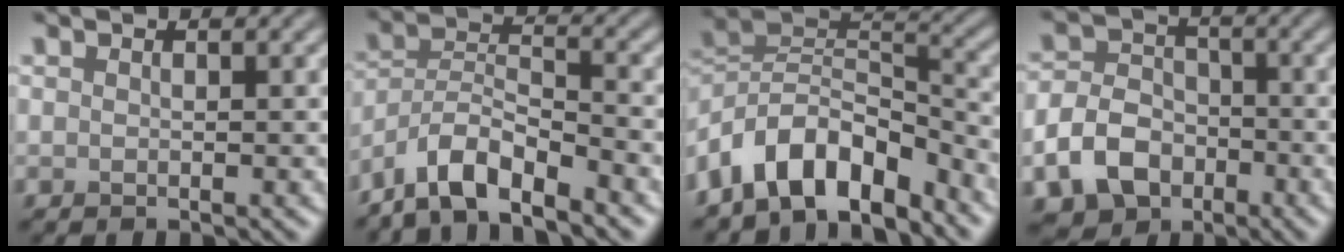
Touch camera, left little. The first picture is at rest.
{"total": 5.9, "force": [-4.8, 1.4, 3.1], "torque": [-0.053, 0.002, -0.096]}
{"total": 9.5, "force": [-6.2, 4.6, 5.7], "torque": [-0.082, 0.007, -0.125]}
{"total": 6.3, "force": [-2.9, 4.6, 3.2], "torque": [-0.064, -0.005, -0.058]}